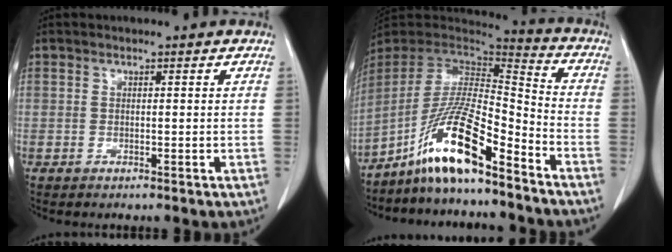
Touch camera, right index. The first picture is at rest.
{"total": 14.4, "force": [-9.9, 1.3, 10.4], "torque": [-0.199, 0.002, -0.183]}